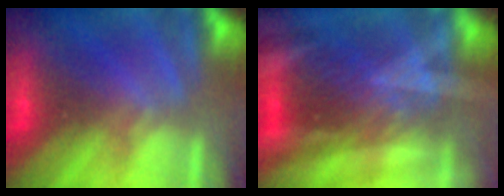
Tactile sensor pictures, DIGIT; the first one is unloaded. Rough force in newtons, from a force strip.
{"total": 2.9}